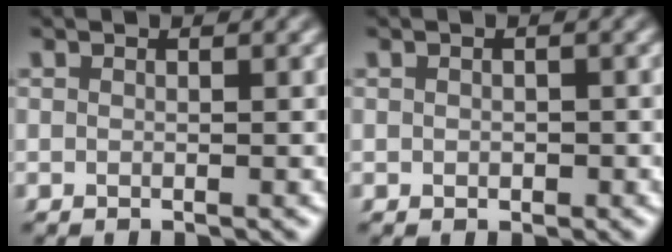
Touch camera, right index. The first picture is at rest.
{"total": 0.9, "force": [-0.3, 0.7, 0.3], "torque": [-0.011, -0.008, 0.000]}